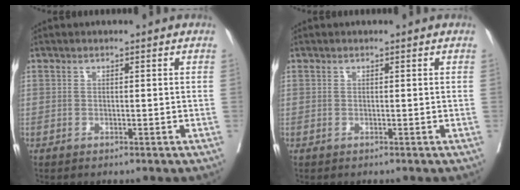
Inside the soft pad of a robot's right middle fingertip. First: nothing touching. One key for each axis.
{"total": 0.0}